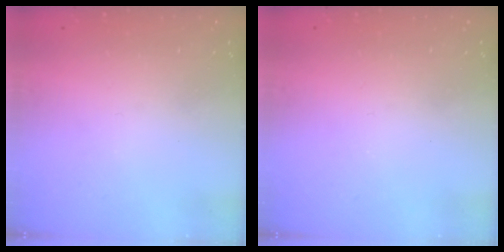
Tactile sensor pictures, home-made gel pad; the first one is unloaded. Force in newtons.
{"total": 1.8, "press": 1.8, "slide": 0.4}